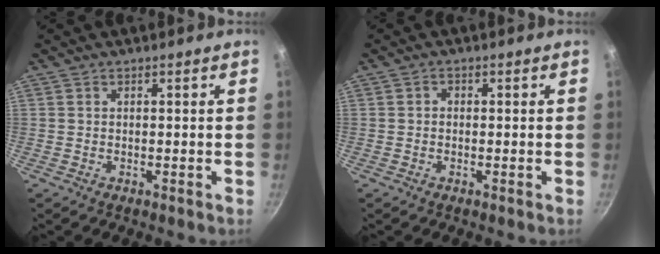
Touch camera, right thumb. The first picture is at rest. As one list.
[{"total": 1.0, "force": [-0.2, 0.8, 0.5], "torque": [-0.007, 0.005, -0.005]}]